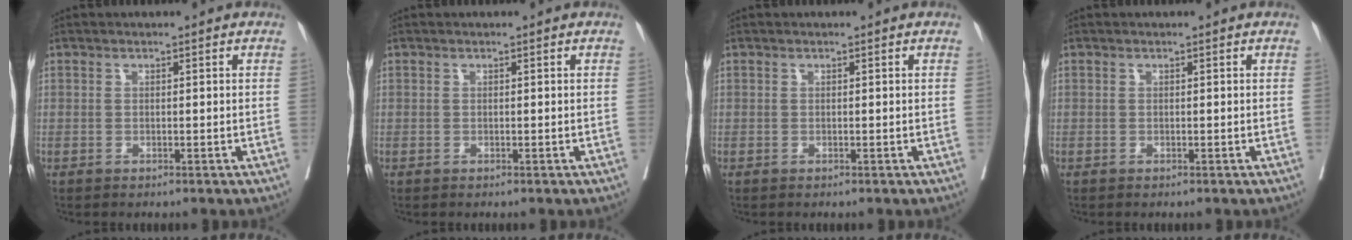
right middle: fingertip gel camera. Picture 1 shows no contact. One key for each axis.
{"total": 0.0}
{"total": 0.0}
{"total": 0.0}